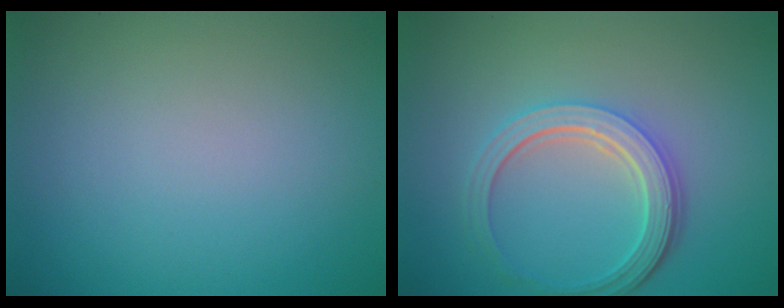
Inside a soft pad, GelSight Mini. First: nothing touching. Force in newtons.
{"total": 4.8, "press": 3.6, "slide": 3.2}